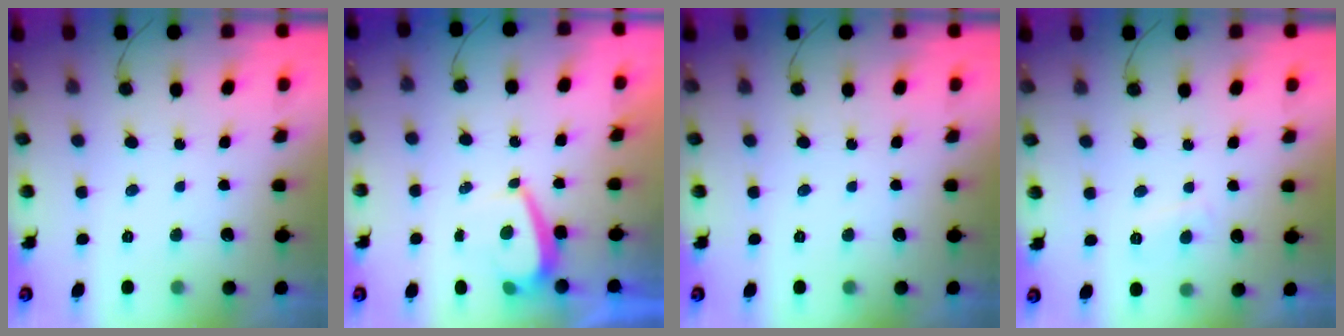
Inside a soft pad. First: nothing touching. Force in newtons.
{"total": 1.7, "press": 1.6, "slide": 0.6}
{"total": 0.0}
{"total": 2.2, "press": 2.2, "slide": 0.6}